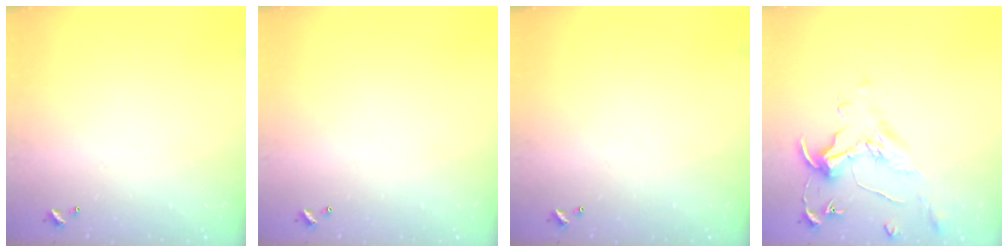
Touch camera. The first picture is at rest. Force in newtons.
{"total": 0.0}
{"total": 0.0}
{"total": 1.6, "press": 1.4, "slide": 0.7}